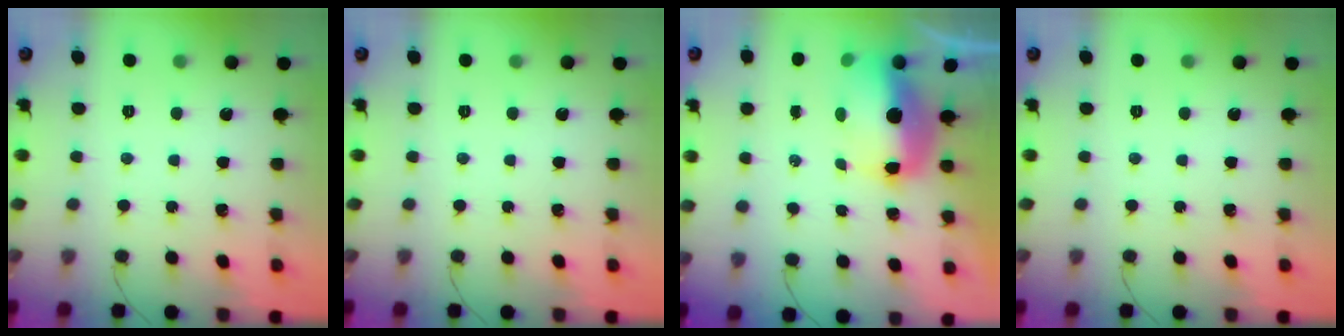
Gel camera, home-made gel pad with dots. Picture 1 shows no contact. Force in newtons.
{"total": 0.0}
{"total": 8.2, "press": 8.0, "slide": 1.8}
{"total": 0.0}